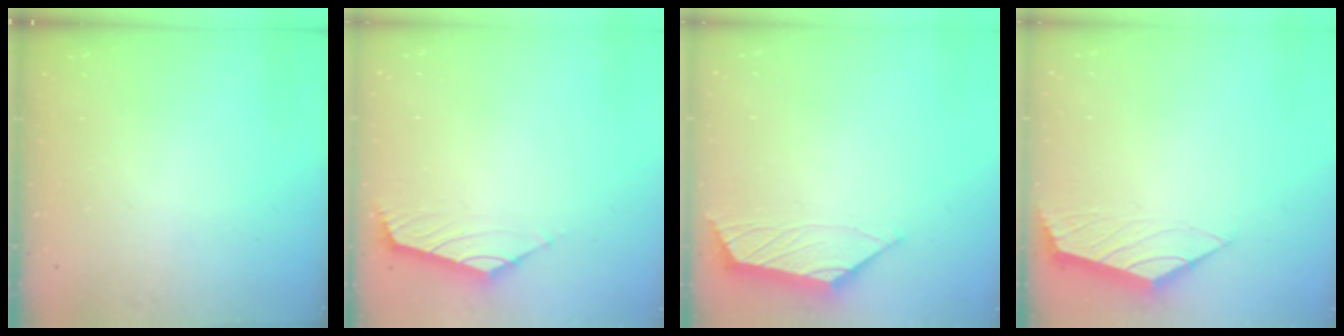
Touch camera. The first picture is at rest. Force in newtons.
{"total": 1.7, "press": 1.6, "slide": 0.7}
{"total": 1.1, "press": 1.1, "slide": 0.2}
{"total": 0.0}